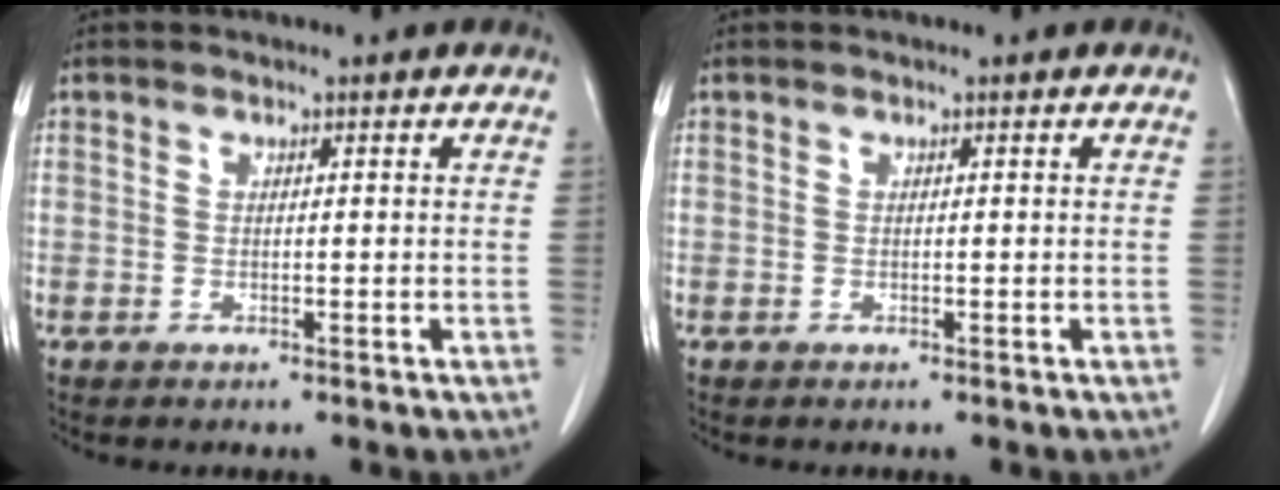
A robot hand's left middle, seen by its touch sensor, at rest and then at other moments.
{"total": 0.0}